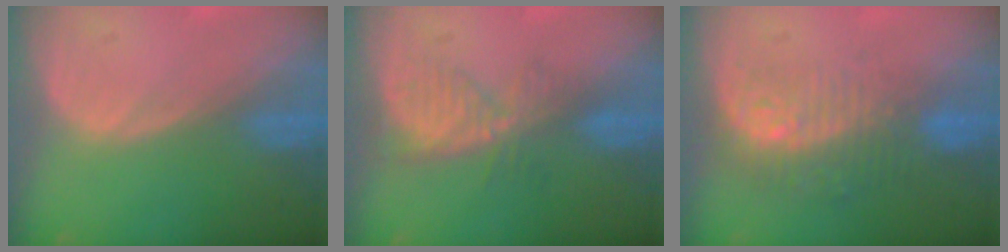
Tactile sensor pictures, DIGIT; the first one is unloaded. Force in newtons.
{"total": 4.9, "press": 4.8, "slide": 1.1}
{"total": 9.9, "press": 8.3, "slide": 5.3}